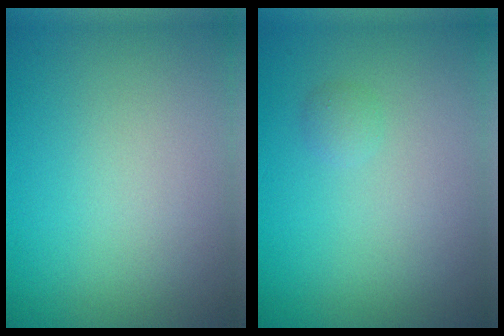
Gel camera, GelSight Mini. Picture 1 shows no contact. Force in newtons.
{"total": 0.8, "press": 0.8, "slide": 0.0}